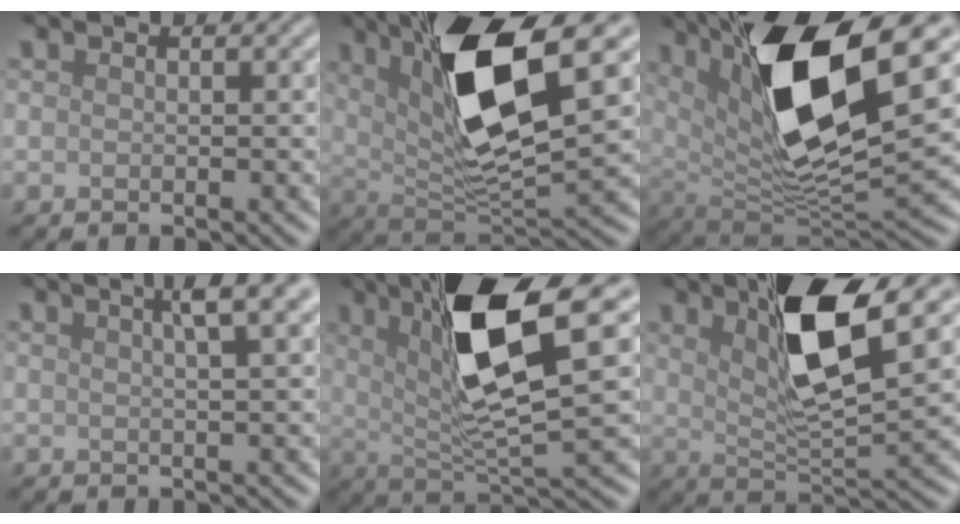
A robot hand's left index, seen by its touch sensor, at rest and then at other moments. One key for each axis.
{"total": 10.5, "fx": 4.0, "fy": 2.9, "fz": 9.3, "tx": -0.167, "ty": -0.009, "tz": 0.074}
{"total": 14.4, "fx": 5.3, "fy": 4.6, "fz": 12.6, "tx": -0.222, "ty": -0.004, "tz": 0.098}
{"total": 4.7, "fx": 2.7, "fy": 1.1, "fz": 3.8, "tx": -0.035, "ty": 0.022, "tz": 0.020}
{"total": 10.1, "fx": 3.6, "fy": 2.2, "fz": 9.2, "tx": -0.154, "ty": -0.005, "tz": 0.065}
{"total": 8.4, "fx": 3.8, "fy": 2.1, "fz": 7.3, "tx": -0.130, "ty": 0.000, "tz": 0.063}